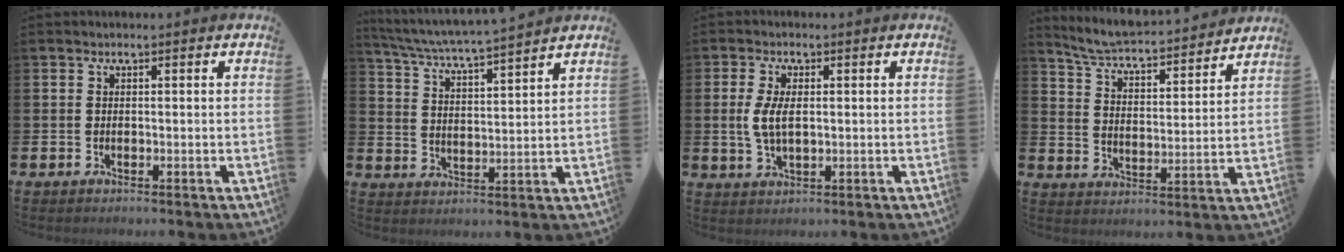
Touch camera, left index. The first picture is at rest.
{"total": 5.3, "force": [5.1, -0.4, 1.4], "torque": [-0.051, -0.039, 0.085]}
{"total": 4.3, "force": [0.7, 2.1, 3.7], "torque": [-0.069, 0.005, 0.009]}
{"total": 5.8, "force": [5.5, 0.5, 1.5], "torque": [-0.055, -0.048, 0.090]}